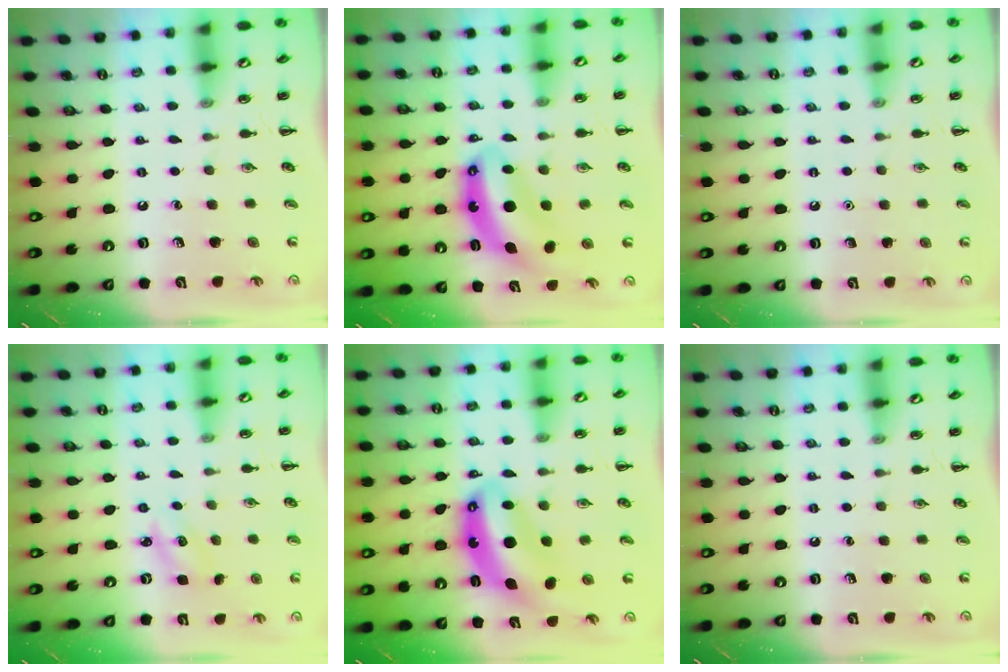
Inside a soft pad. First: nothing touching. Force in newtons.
{"total": 8.8, "press": 8.6, "slide": 1.9}
{"total": 1.6, "press": 1.6, "slide": 0.1}
{"total": 3.5, "press": 3.3, "slide": 1.1}
{"total": 10.2, "press": 9.8, "slide": 2.9}
{"total": 0.0}